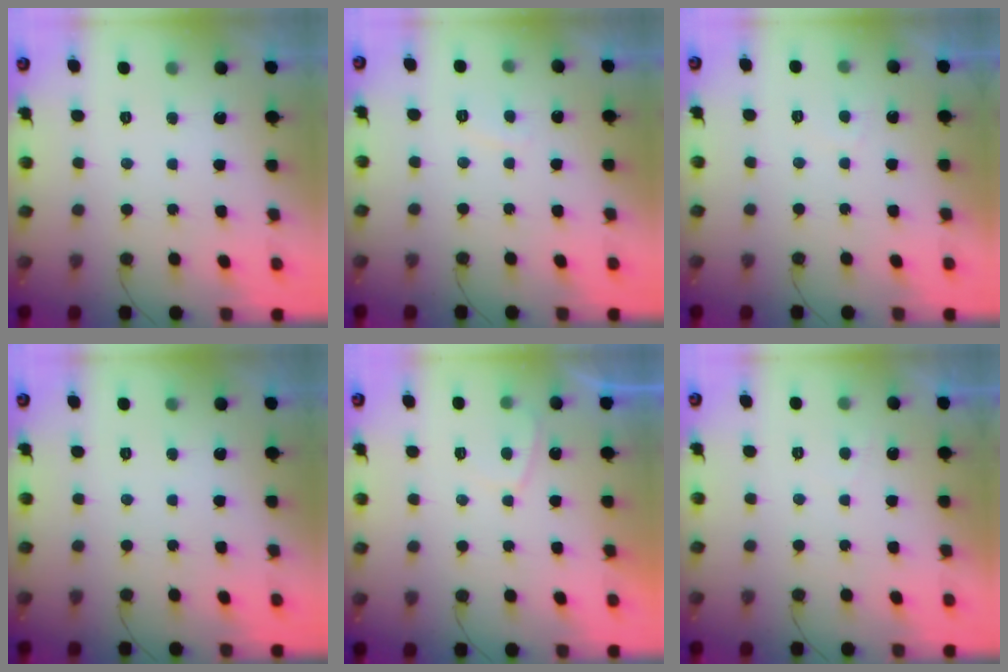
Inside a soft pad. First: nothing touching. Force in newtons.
{"total": 1.8, "press": 1.7, "slide": 0.6}
{"total": 2.0, "press": 2.0, "slide": 0.6}
{"total": 0.0}
{"total": 2.4, "press": 2.3, "slide": 0.7}
{"total": 0.5, "press": 0.1, "slide": 0.5}